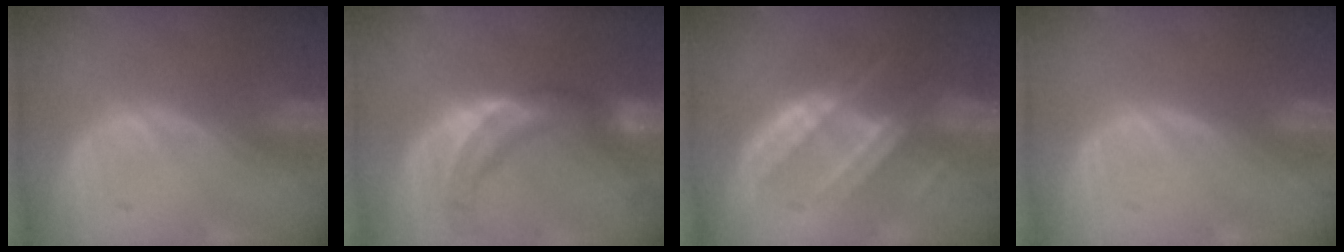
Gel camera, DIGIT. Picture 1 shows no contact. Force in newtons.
{"total": 10.3, "press": 9.3, "slide": 4.4}
{"total": 7.3, "press": 7.0, "slide": 1.9}
{"total": 0.0}